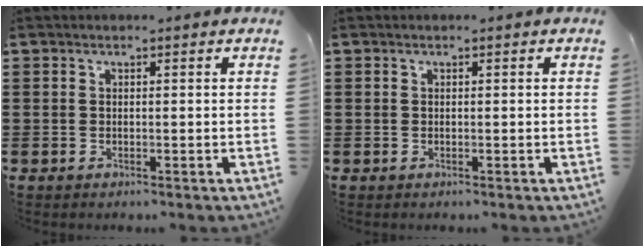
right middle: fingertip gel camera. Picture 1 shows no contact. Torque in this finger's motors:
{"motor_torque": [0.19, -0.37, 0.03, 0.02]}